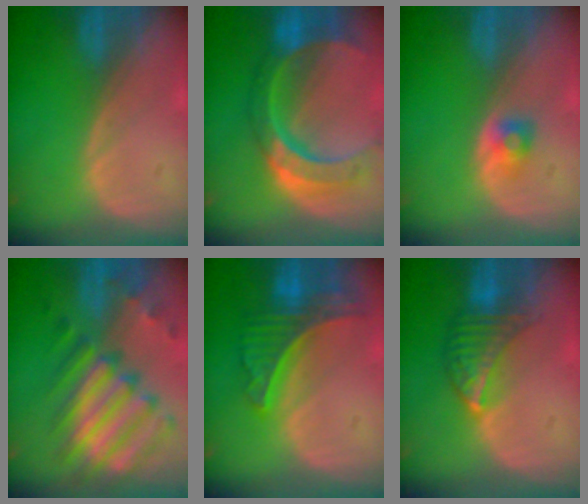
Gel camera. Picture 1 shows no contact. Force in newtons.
{"total": 11.1, "press": 9.3, "slide": 6.0}
{"total": 2.2, "press": 2.2, "slide": 0.3}
{"total": 12.2, "press": 10.5, "slide": 6.1}
{"total": 7.9, "press": 7.0, "slide": 3.7}
{"total": 6.7, "press": 6.1, "slide": 2.8}